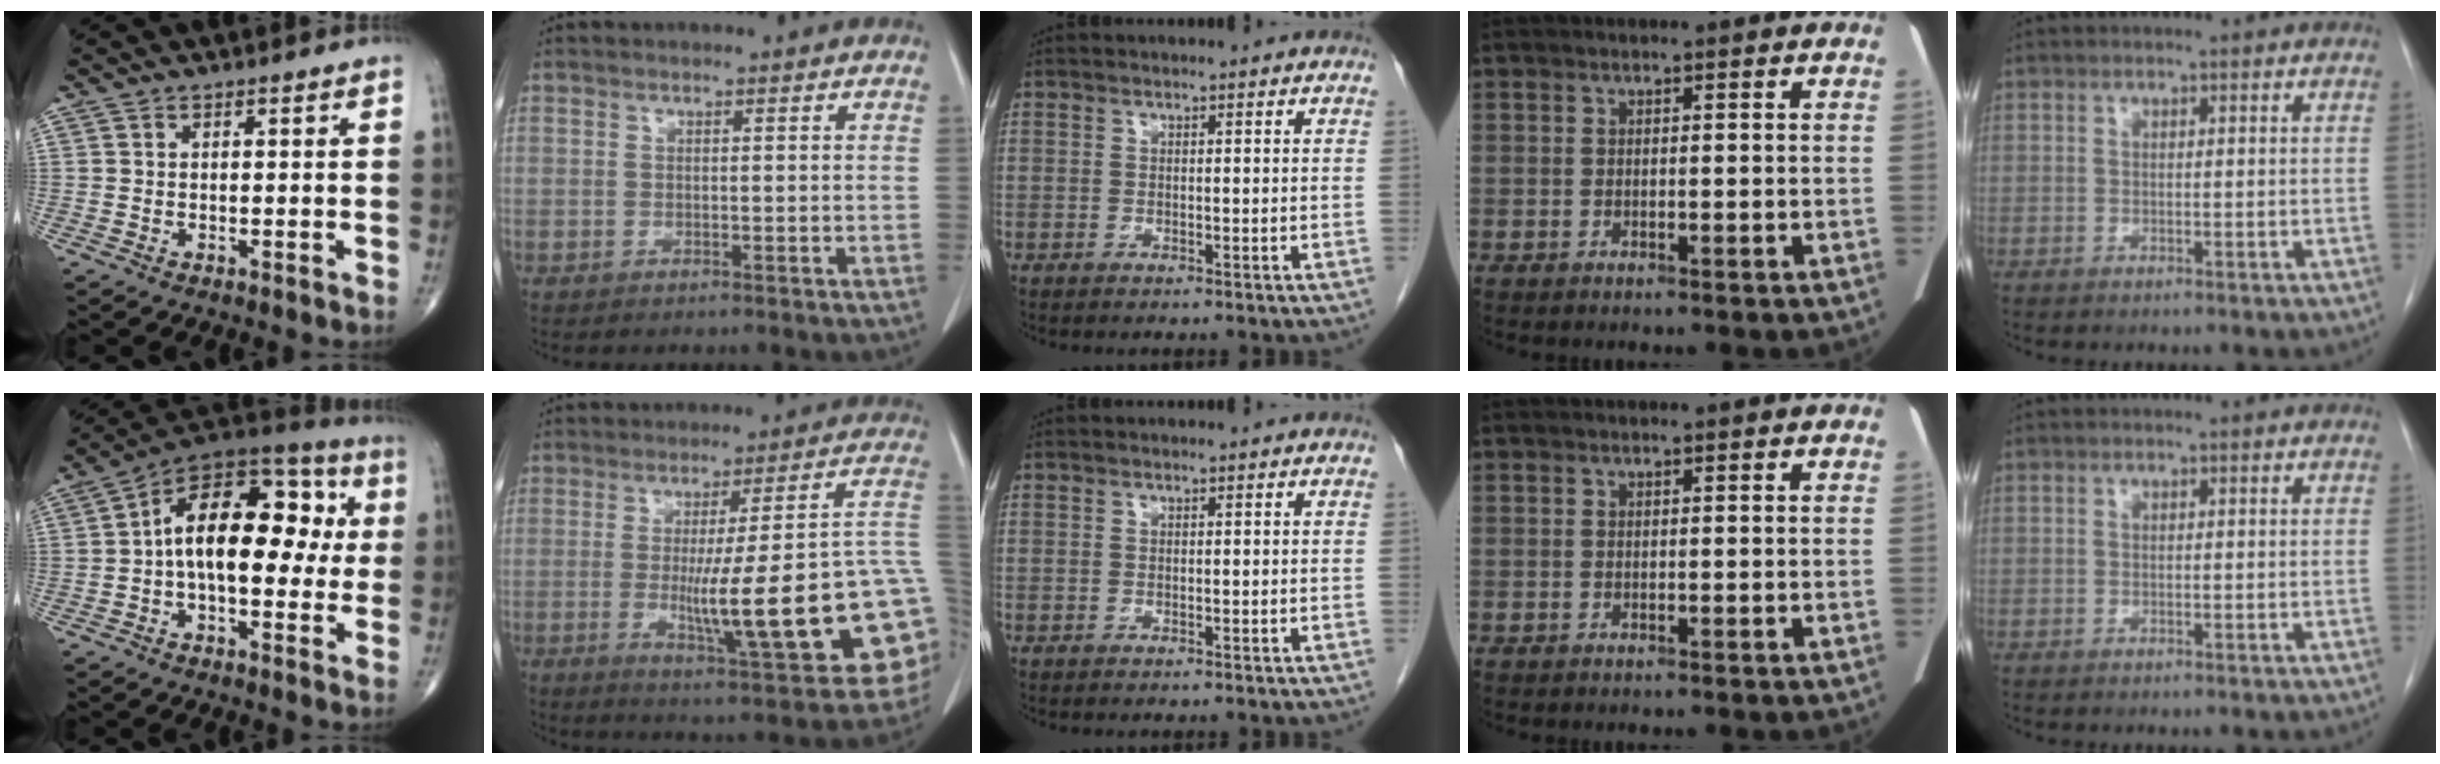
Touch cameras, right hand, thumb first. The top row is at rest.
{"thumb": {"total": 19.9, "force": [1.1, 10.7, 16.7], "torque": [-0.226, 0.045, 0.005]}, "index": {"total": 22.5, "force": [-4.0, 2.0, 22.0], "torque": [-0.226, 0.007, -0.048]}}